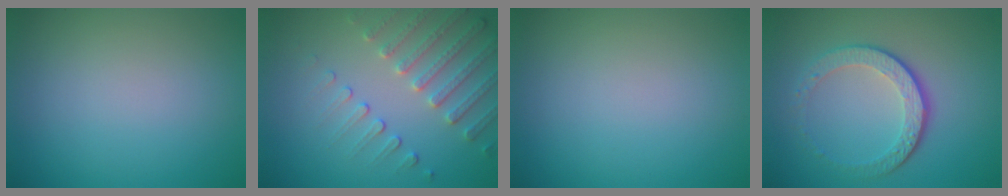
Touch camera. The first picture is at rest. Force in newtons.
{"total": 3.8, "press": 3.6, "slide": 1.1}
{"total": 0.0}
{"total": 4.3, "press": 3.0, "slide": 3.1}